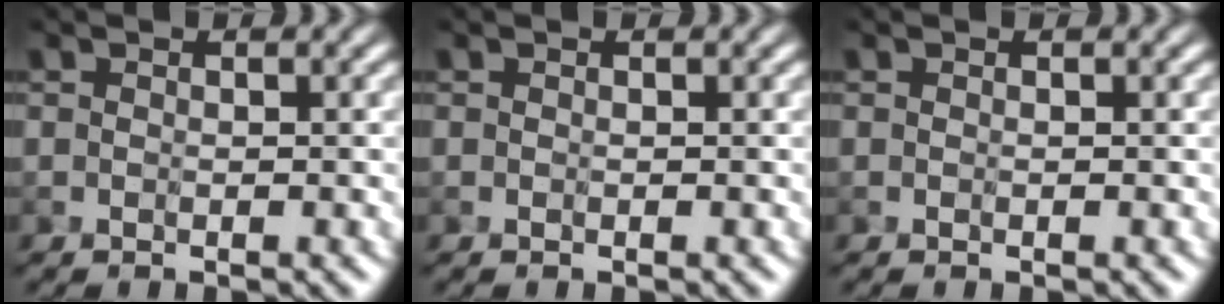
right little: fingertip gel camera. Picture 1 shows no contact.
{"total": 0.0}
{"total": 0.0}